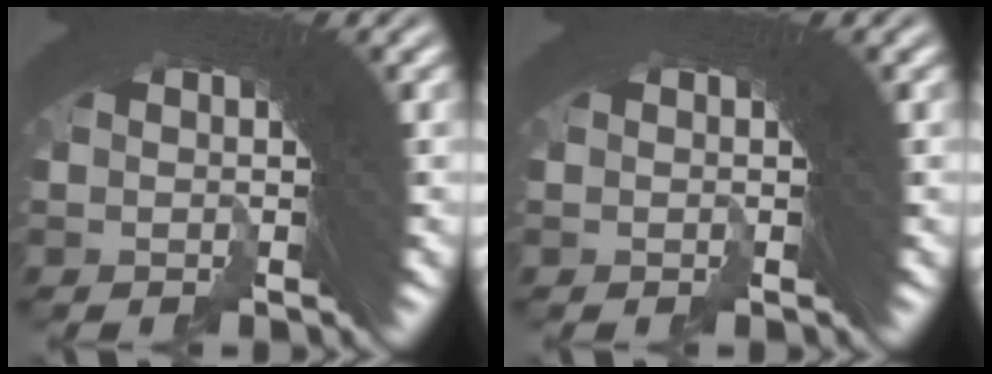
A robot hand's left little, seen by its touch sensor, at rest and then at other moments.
{"total": 0.0}